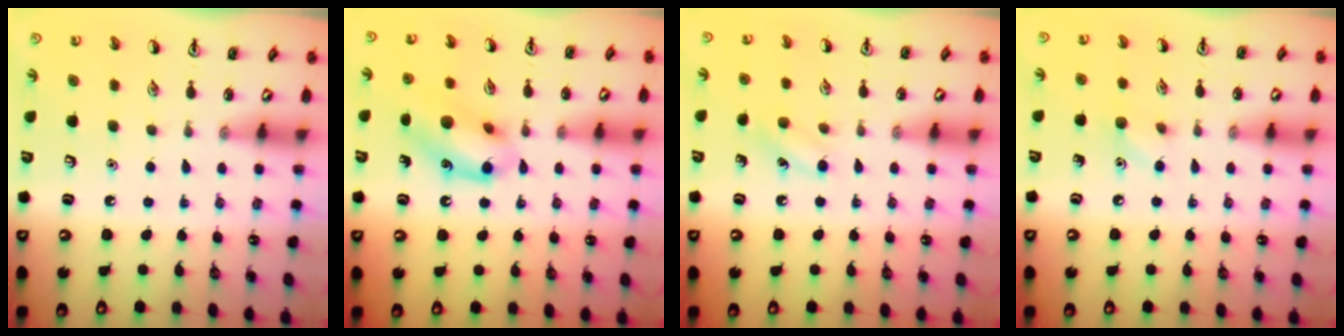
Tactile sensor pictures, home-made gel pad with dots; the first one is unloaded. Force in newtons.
{"total": 12.6, "press": 12.4, "slide": 2.3}
{"total": 7.0, "press": 6.7, "slide": 2.1}
{"total": 5.8, "press": 5.6, "slide": 1.7}